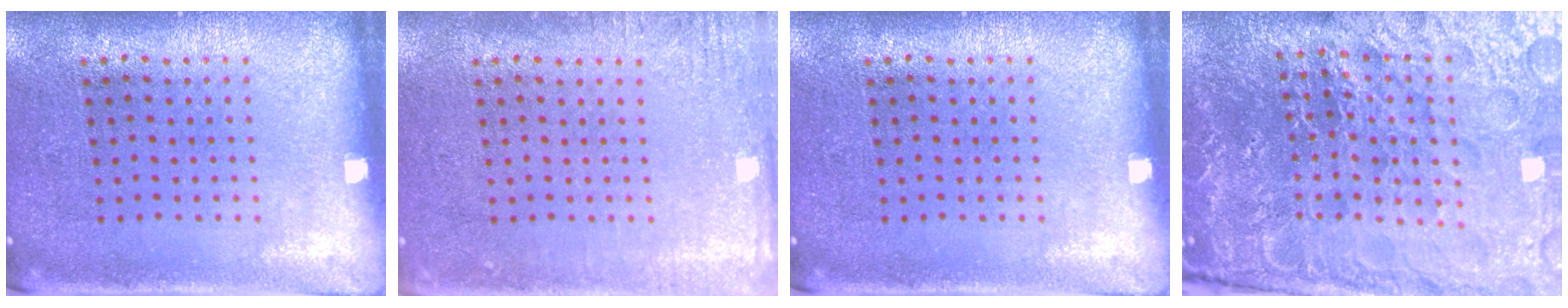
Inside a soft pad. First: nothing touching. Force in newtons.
{"total": 2.3, "press": 2.2, "slide": 0.3}
{"total": 0.0}
{"total": 6.2, "press": 5.6, "slide": 2.8}